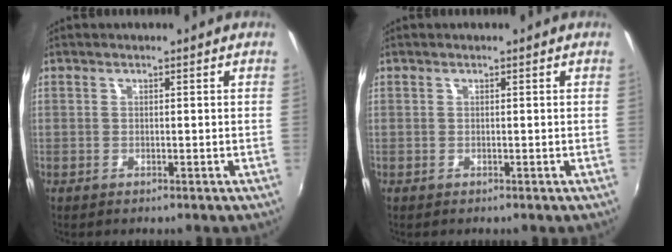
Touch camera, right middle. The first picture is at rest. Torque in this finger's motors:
{"motor_torque": [-0.23, -0.03, -0.02, 0.01]}